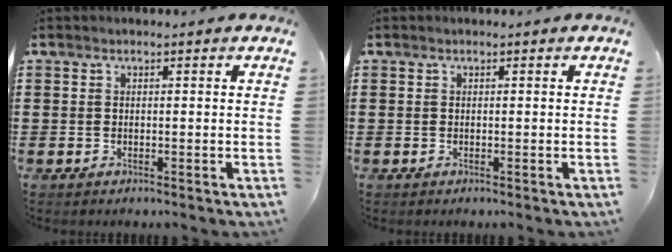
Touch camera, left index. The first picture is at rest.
{"total": 0.0}